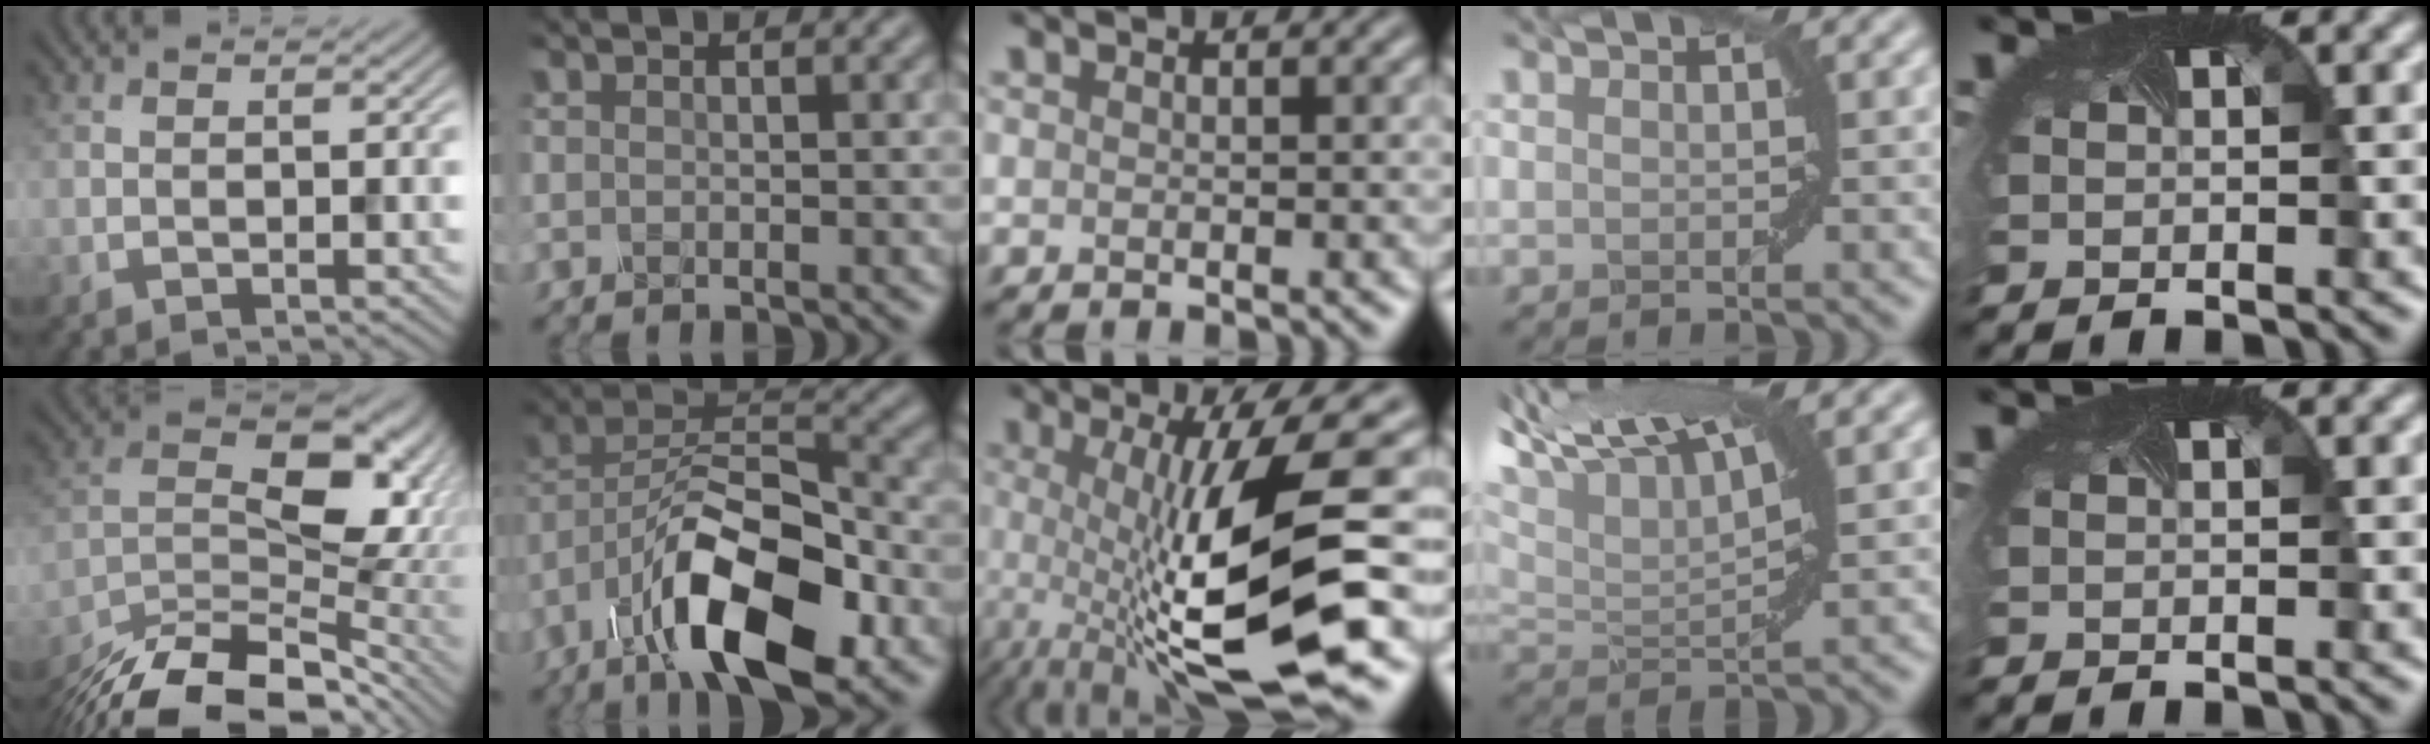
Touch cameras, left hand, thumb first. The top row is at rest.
{"thumb": {"total": 14.5, "force": [-9.3, 6.5, 9.1], "torque": [-0.190, -0.014, -0.165]}, "index": {"total": 11.8, "force": [-6.6, 4.5, 8.7], "torque": [-0.162, 0.001, -0.118]}, "middle": {"total": 12.6, "force": [-1.3, 2.9, 12.2], "torque": [-0.195, -0.015, -0.021]}, "ring": {"total": 8.9, "force": [5.3, 2.8, 6.6], "torque": [-0.124, 0.027, 0.093]}}